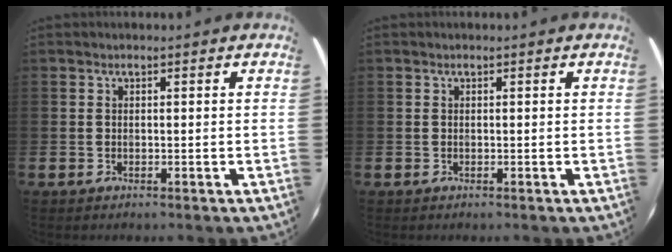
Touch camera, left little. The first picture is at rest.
{"total": 0.0}